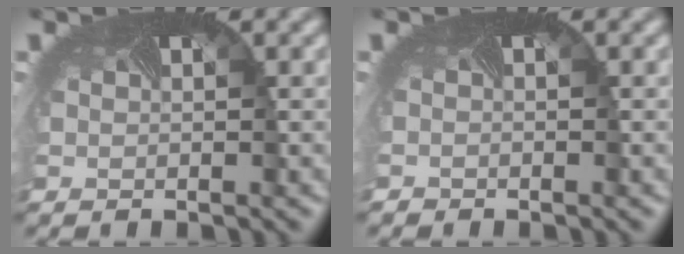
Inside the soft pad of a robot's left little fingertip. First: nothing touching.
{"total": 0.7, "force": [-0.5, -0.1, -0.5], "torque": [0.004, -0.004, -0.010]}